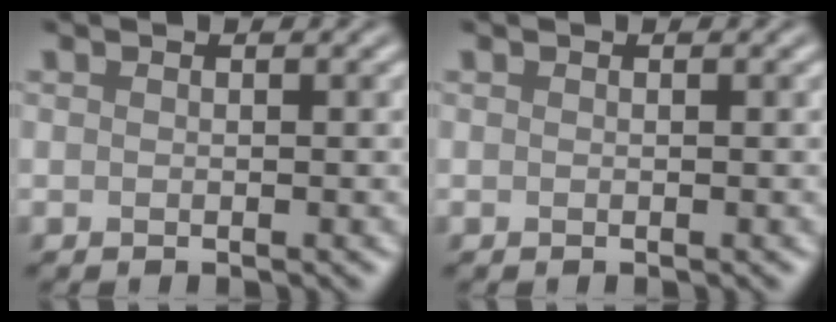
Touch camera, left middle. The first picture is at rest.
{"total": 0.0}